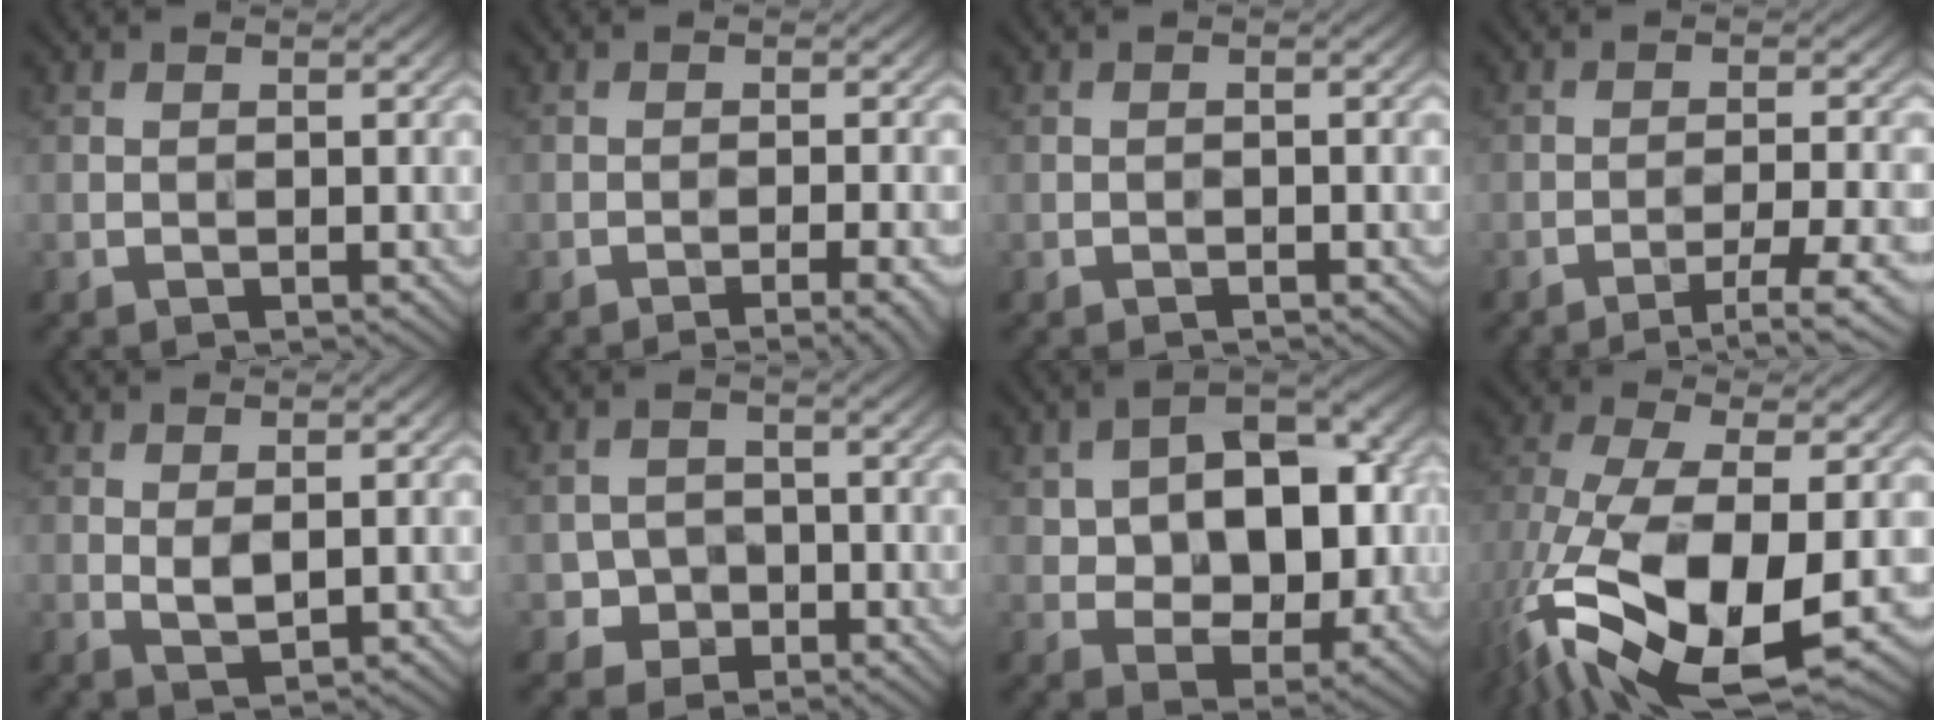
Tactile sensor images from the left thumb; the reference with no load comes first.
{"total": 3.3, "force": [-2.1, 0.2, 2.5], "torque": [-0.042, 0.011, -0.032]}
{"total": 0.6, "force": [-0.5, 0.0, 0.4], "torque": [-0.007, 0.006, -0.008]}
{"total": 4.4, "force": [-2.7, 0.4, 3.4], "torque": [-0.065, 0.011, -0.042]}
{"total": 1.9, "force": [0.4, 0.6, 1.7], "torque": [-0.040, 0.000, 0.012]}
{"total": 2.8, "force": [-1.3, 2.4, 0.7], "torque": [-0.008, 0.004, -0.026]}
{"total": 12.2, "force": [1.1, 7.6, 9.5], "torque": [-0.145, 0.016, 0.017]}
{"total": 15.4, "force": [-4.7, 6.9, 13.0], "torque": [-0.294, -0.021, -0.080]}